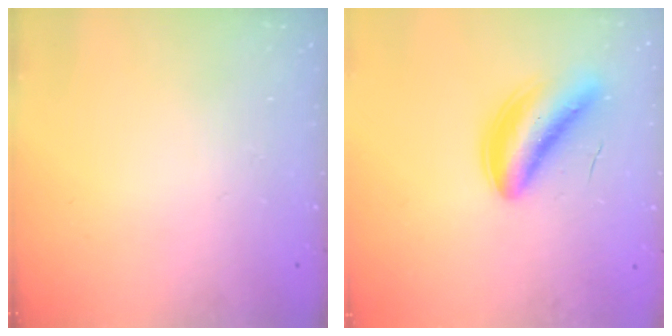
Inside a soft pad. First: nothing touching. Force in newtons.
{"total": 6.3, "press": 6.1, "slide": 1.5}